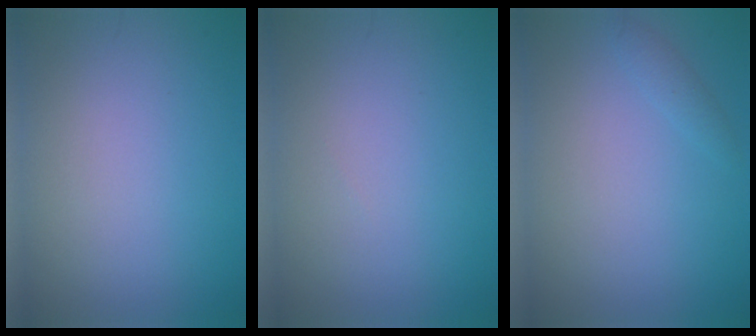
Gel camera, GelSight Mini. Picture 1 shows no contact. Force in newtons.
{"total": 0.0}
{"total": 0.8, "press": 0.8, "slide": 0.0}